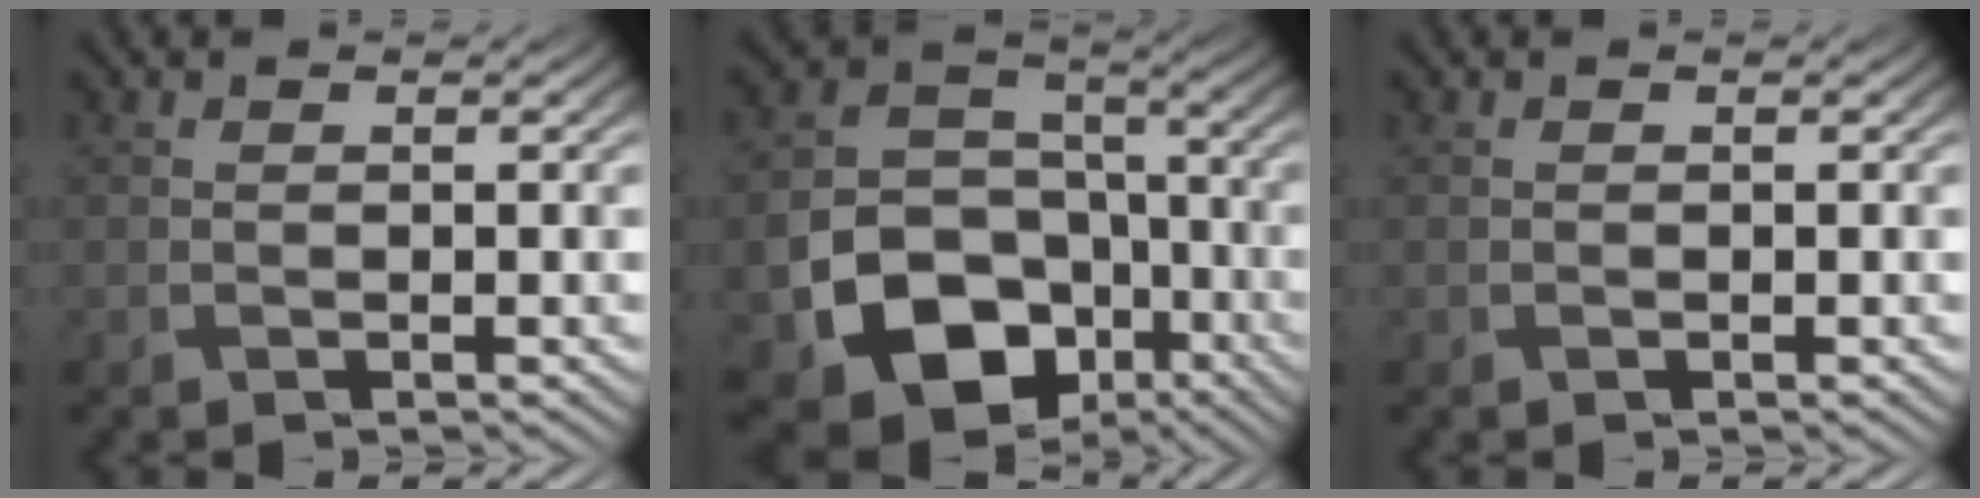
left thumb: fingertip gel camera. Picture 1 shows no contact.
{"total": 15.8, "force": [-7.1, 11.9, 7.5], "torque": [-0.154, -0.053, -0.118]}
{"total": 0.0}